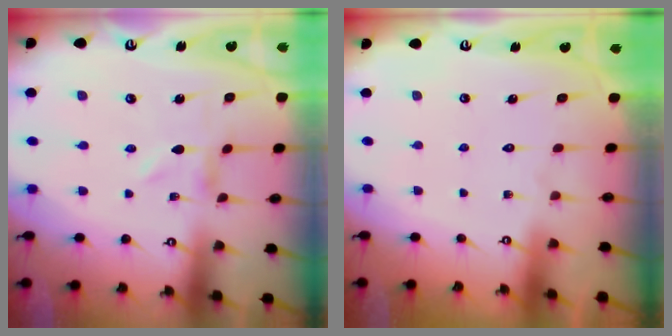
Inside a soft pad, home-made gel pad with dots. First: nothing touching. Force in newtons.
{"total": 1.7, "press": 1.7, "slide": 0.1}